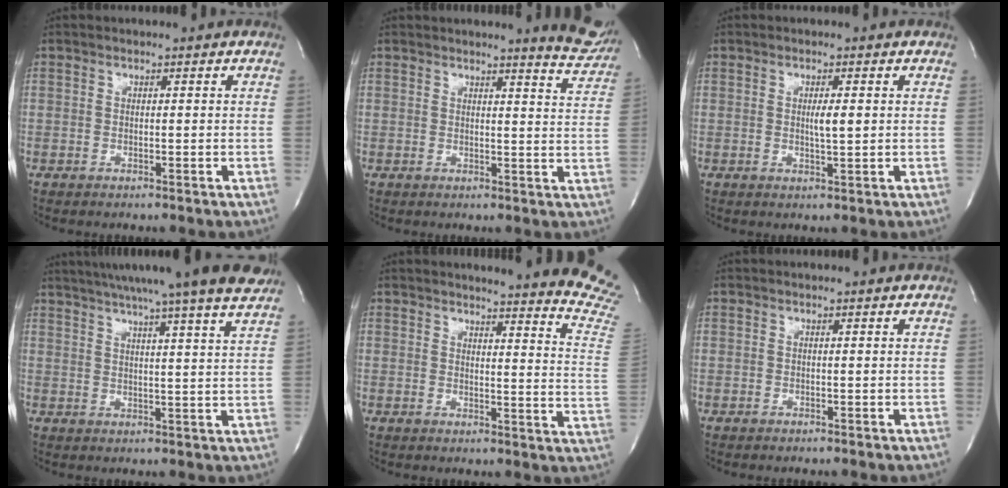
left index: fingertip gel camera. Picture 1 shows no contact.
{"total": 6.3, "force": [6.1, 0.3, 1.4], "torque": [-0.011, -0.046, 0.047]}
{"total": 2.5, "force": [0.1, 0.4, 2.5], "torque": [-0.045, -0.006, 0.001]}
{"total": 19.0, "force": [16.1, -0.9, 10.2], "torque": [-0.172, -0.005, 0.209]}
{"total": 20.1, "force": [19.1, -0.3, 6.0], "torque": [-0.065, -0.146, 0.192]}
{"total": 0.0}